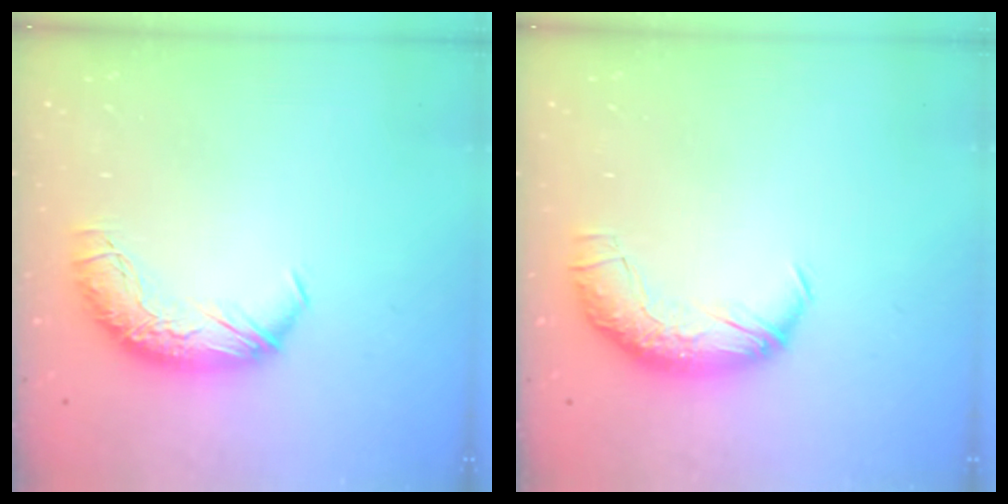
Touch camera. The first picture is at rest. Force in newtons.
{"total": 2.3, "press": 0.9, "slide": 2.2}